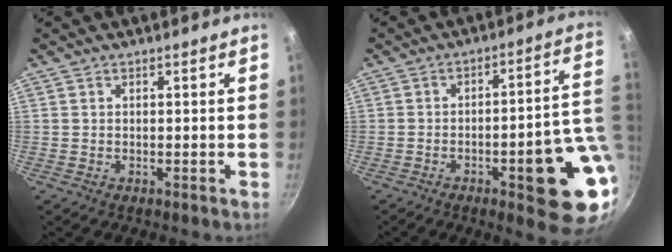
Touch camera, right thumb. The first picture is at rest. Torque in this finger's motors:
{"motor_torque": [2.87, 2.14, 2.11, -0.66, 0.39]}